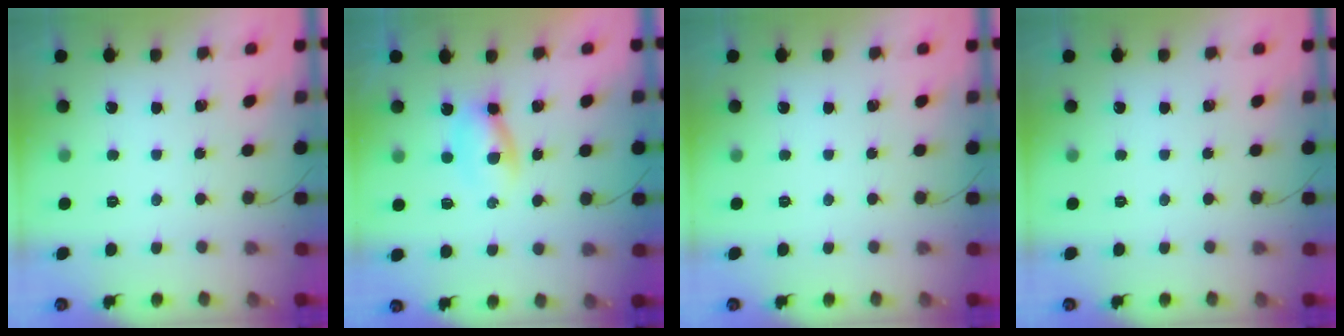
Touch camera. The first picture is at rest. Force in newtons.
{"total": 2.8, "press": 2.5, "slide": 1.2}
{"total": 0.0}
{"total": 0.0}